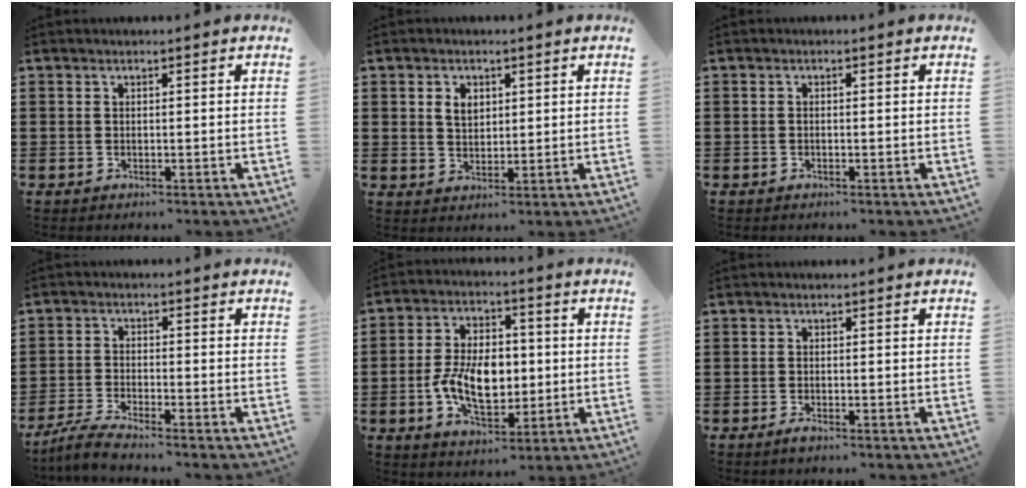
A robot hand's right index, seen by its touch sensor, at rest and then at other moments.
{"total": 2.9, "force": [1.1, 2.0, 1.7], "torque": [-0.041, 0.009, 0.019]}
{"total": 0.5, "force": [-0.1, 0.2, 0.5], "torque": [-0.010, -0.002, -0.002]}
{"total": 3.8, "force": [-3.5, -0.2, 1.3], "torque": [-0.044, -0.012, -0.074]}
{"total": 9.3, "force": [-1.1, 5.8, 7.2], "torque": [-0.142, 0.003, -0.027]}
{"total": 1.0, "force": [-0.6, 0.2, 0.8], "torque": [-0.015, -0.005, -0.011]}